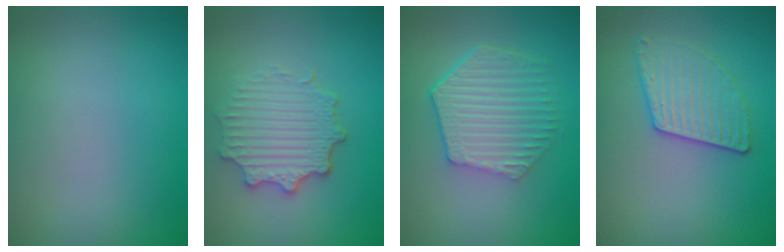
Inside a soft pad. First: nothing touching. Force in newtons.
{"total": 4.5, "press": 3.8, "slide": 2.4}
{"total": 5.6, "press": 4.2, "slide": 3.7}
{"total": 3.0, "press": 2.9, "slide": 0.7}